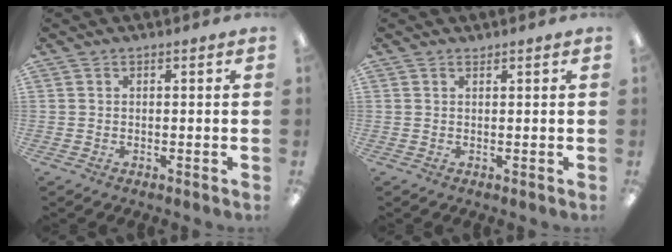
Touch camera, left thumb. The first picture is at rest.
{"total": 0.8, "force": [0.8, 0.1, 0.0], "torque": [-0.002, -0.001, 0.016]}